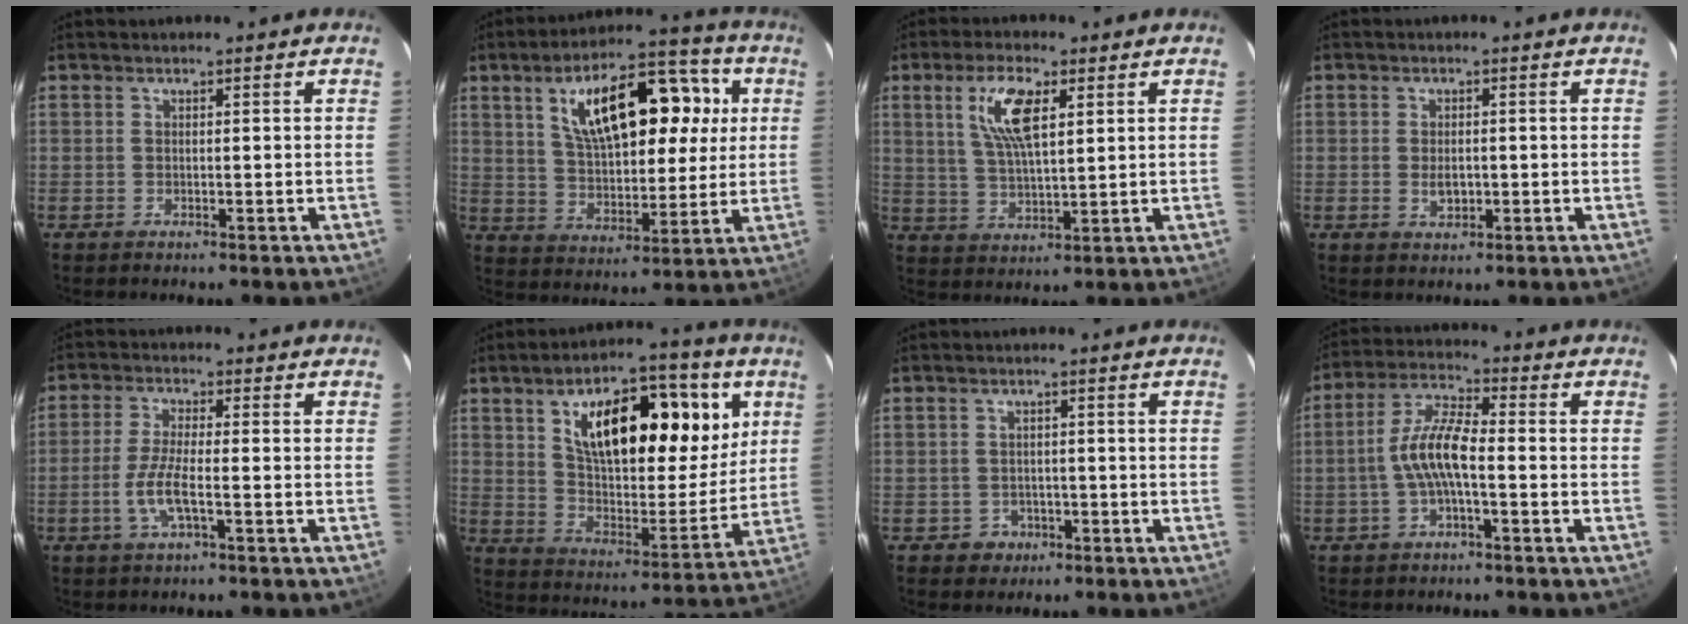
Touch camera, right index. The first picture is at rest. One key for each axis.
{"total": 19.3, "fx": 6.3, "fy": 8.9, "fz": 16.0, "tx": -0.285, "ty": 0.035, "tz": 0.107}
{"total": 9.0, "fx": 3.6, "fy": 3.0, "fz": 7.7, "tx": -0.151, "ty": 0.008, "tz": 0.071}
{"total": 2.7, "fx": -0.4, "fy": 1.8, "fz": 2.0, "tx": -0.036, "ty": -0.004, "tz": -0.005}
{"total": 5.9, "fx": -2.1, "fy": 0.9, "fz": 5.5, "tx": -0.118, "ty": -0.006, "tz": -0.043}
{"total": 23.2, "fx": 9.1, "fy": 10.7, "fz": 18.5, "tx": -0.292, "ty": 0.024, "tz": 0.152}
{"total": 3.6, "fx": -1.4, "fy": 3.4, "fz": 0.2, "tx": -0.010, "ty": 0.014, "tz": -0.015}
{"total": 8.0, "fx": -1.8, "fy": 2.0, "fz": 7.6, "tx": -0.163, "ty": 0.013, "tz": -0.036}